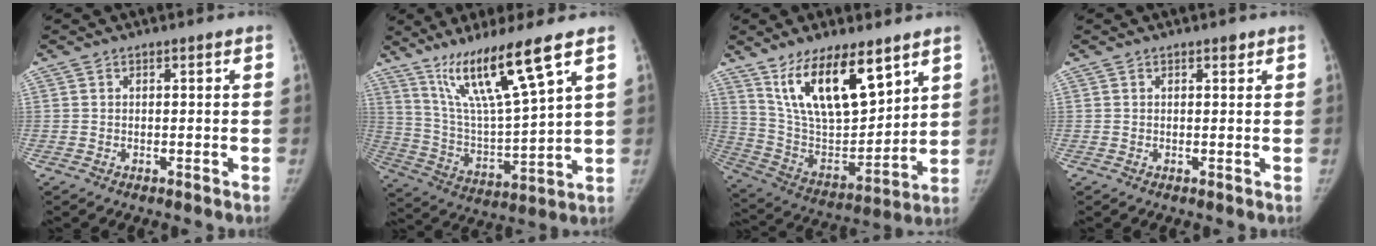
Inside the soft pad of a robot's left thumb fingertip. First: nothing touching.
{"total": 16.7, "force": [10.4, 1.0, 13.0], "torque": [-0.234, -0.055, 0.202]}
{"total": 19.4, "force": [11.4, 7.8, 13.6], "torque": [-0.200, -0.059, 0.225]}
{"total": 0.9, "force": [0.6, 0.4, 0.5], "torque": [-0.002, -0.003, 0.007]}